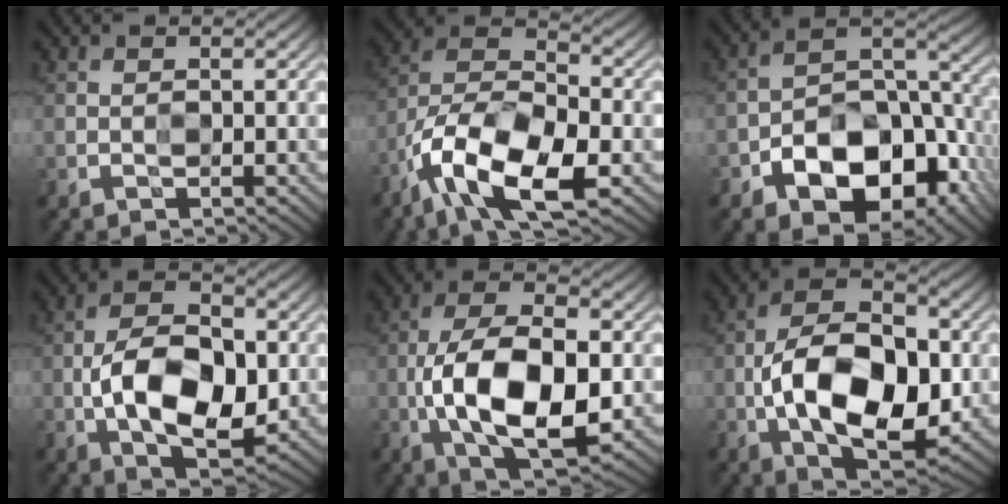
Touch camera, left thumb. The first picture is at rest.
{"total": 14.2, "force": [-7.5, 6.2, 10.5], "torque": [-0.212, -0.011, -0.154]}
{"total": 14.6, "force": [-6.6, 8.6, 9.7], "torque": [-0.152, -0.028, -0.107]}
{"total": 12.3, "force": [-1.8, 6.7, 10.2], "torque": [-0.189, -0.008, -0.033]}
{"total": 14.1, "force": [-2.6, 6.7, 12.1], "torque": [-0.227, -0.009, -0.049]}
{"total": 15.4, "force": [-2.7, 8.3, 12.7], "torque": [-0.218, -0.007, -0.056]}